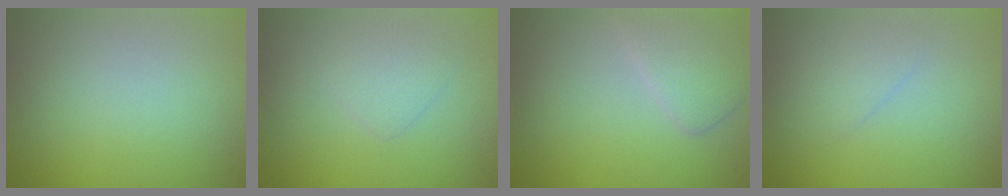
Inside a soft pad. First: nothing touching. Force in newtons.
{"total": 1.6, "press": 1.6, "slide": 0.1}
{"total": 2.9, "press": 2.9, "slide": 0.1}
{"total": 1.0, "press": 1.0, "slide": 0.0}